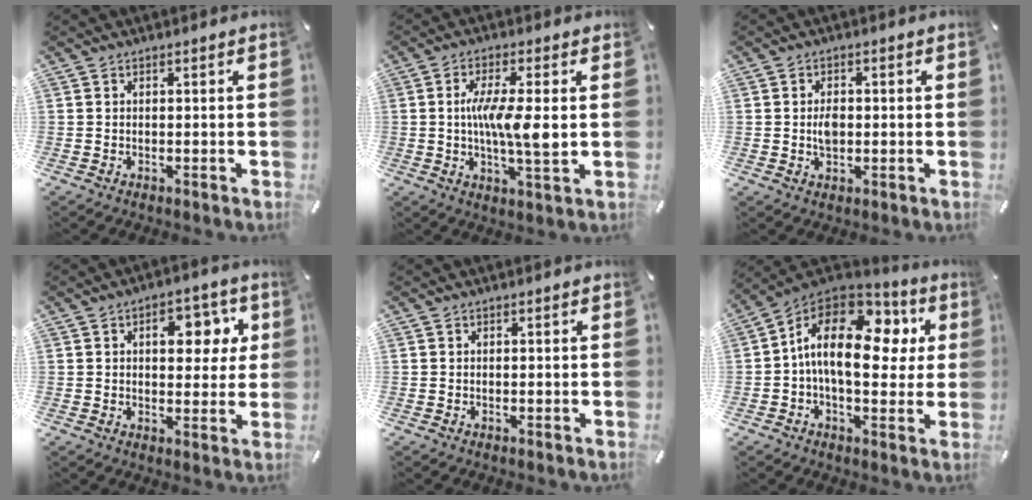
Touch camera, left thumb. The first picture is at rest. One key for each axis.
{"total": 10.0, "fx": 0.5, "fy": 1.9, "fz": 9.8, "tx": -0.180, "ty": -0.010, "tz": 0.002}
{"total": 3.4, "fx": -0.1, "fy": 2.4, "fz": 2.4, "tx": -0.040, "ty": -0.005, "tz": -0.008}
{"total": 9.9, "fx": 3.0, "fy": 6.4, "fz": 7.0, "tx": -0.078, "ty": -0.008, "tz": 0.040}
{"total": 0.0}
{"total": 19.0, "fx": 3.9, "fy": 11.0, "fz": 15.0, "tx": -0.261, "ty": -0.011, "tz": 0.062}